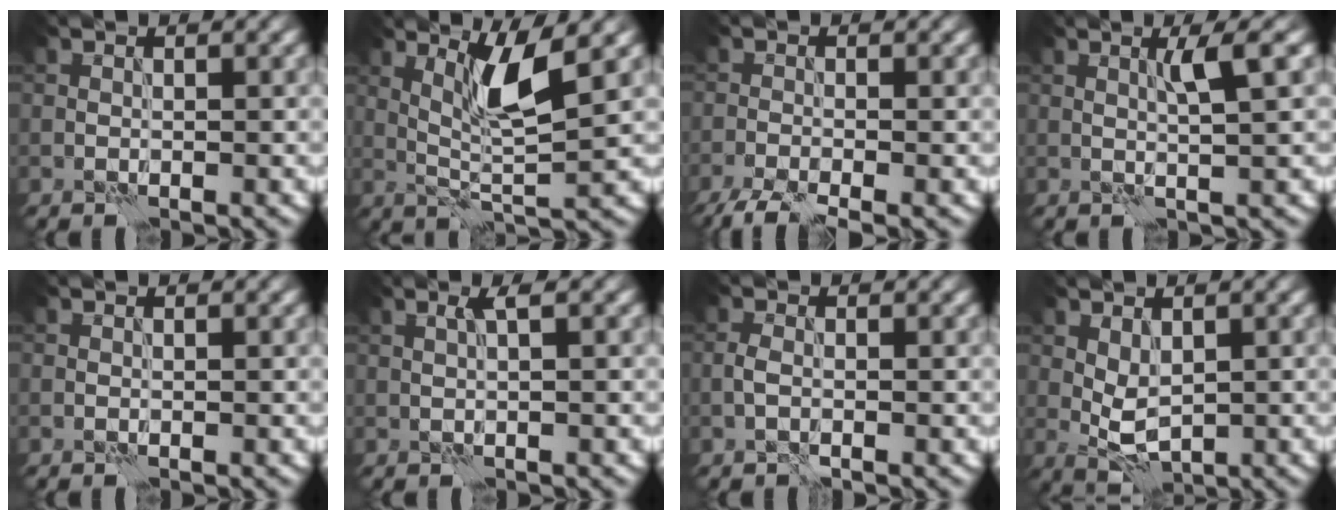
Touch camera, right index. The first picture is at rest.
{"total": 4.7, "force": [1.9, 0.4, 4.2], "torque": [-0.092, -0.007, 0.043]}
{"total": 3.9, "force": [-2.9, 0.7, 2.4], "torque": [-0.046, -0.009, -0.063]}
{"total": 2.8, "force": [1.0, 0.0, 2.6], "torque": [-0.043, 0.004, 0.016]}
{"total": 0.0}
{"total": 1.4, "force": [0.5, 0.0, 1.3], "torque": [-0.029, 0.003, 0.008]}
{"total": 1.3, "force": [-0.4, 0.7, 1.1], "torque": [-0.025, 0.001, -0.011]}
{"total": 2.9, "force": [0.6, 1.6, 2.3], "torque": [-0.049, -0.002, 0.016]}